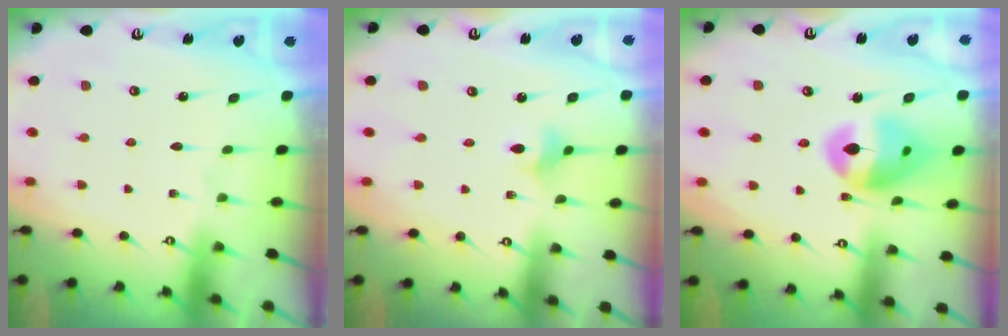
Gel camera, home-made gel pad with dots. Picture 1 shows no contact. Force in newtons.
{"total": 3.8, "press": 3.7, "slide": 0.6}
{"total": 14.6, "press": 14.4, "slide": 2.1}